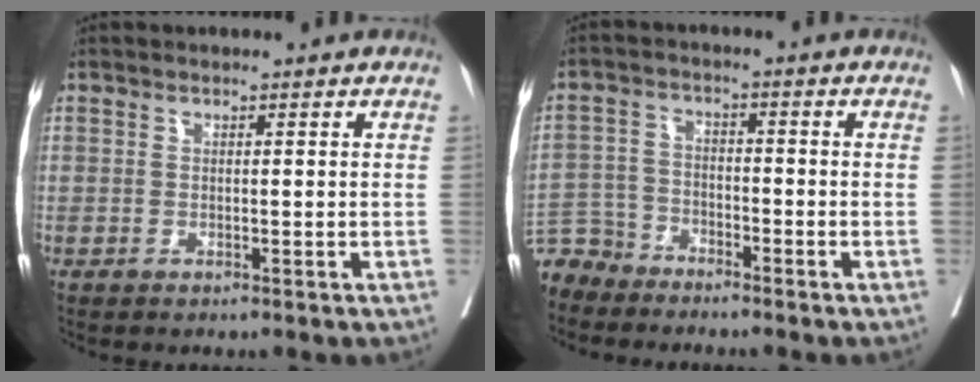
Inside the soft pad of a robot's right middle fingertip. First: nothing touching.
{"total": 5.3, "force": [-5.0, 1.7, -0.7], "torque": [0.015, 0.000, -0.102]}